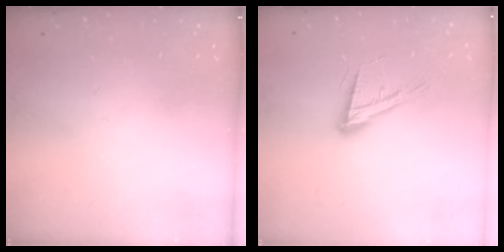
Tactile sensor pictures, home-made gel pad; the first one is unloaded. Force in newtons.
{"total": 14.6, "press": 14.0, "slide": 3.9}